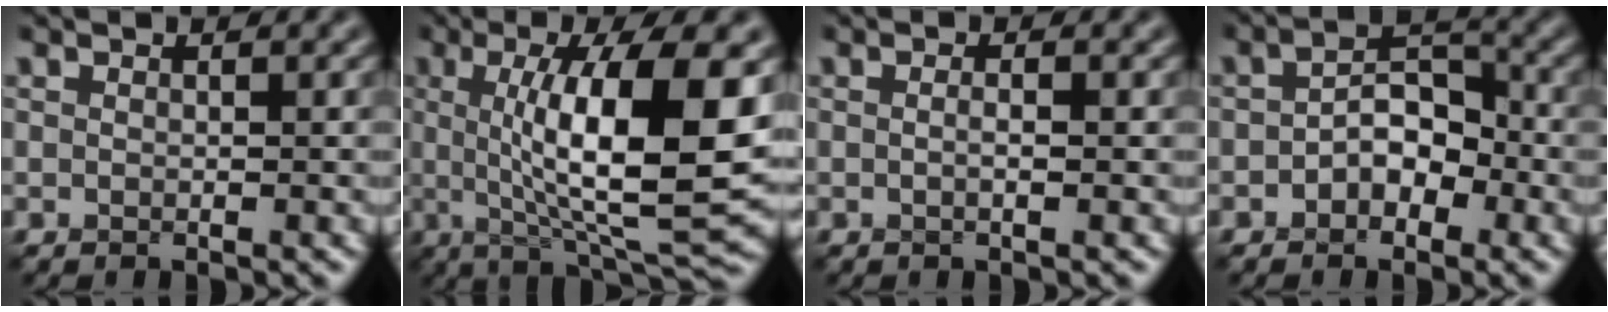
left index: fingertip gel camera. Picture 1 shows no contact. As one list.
[{"total": 11.1, "force": [1.2, 2.5, 10.7], "torque": [-0.158, -0.004, 0.026]}, {"total": 0.9, "force": [0.1, 0.0, 0.9], "torque": [-0.013, -0.006, 0.001]}, {"total": 3.1, "force": [-1.2, 1.9, 2.1], "torque": [-0.034, 0.015, -0.023]}]